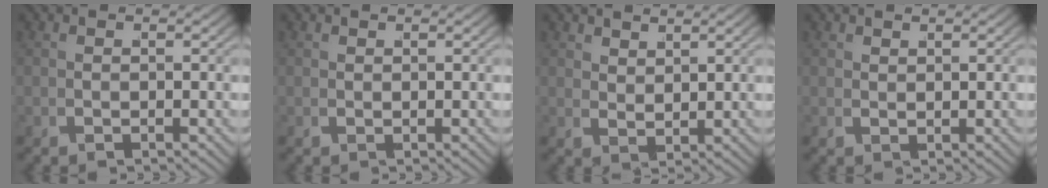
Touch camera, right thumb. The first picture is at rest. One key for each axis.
{"total": 0.7, "fx": 0.6, "fy": -0.4, "fz": -0.3, "tx": 0.008, "ty": 0.003, "tz": 0.011}
{"total": 2.1, "fx": 2.0, "fy": -0.5, "fz": 0.0, "tx": 0.006, "ty": 0.006, "tz": 0.042}
{"total": 1.3, "fx": 1.1, "fy": -0.6, "fz": -0.4, "tx": 0.012, "ty": 0.006, "tz": 0.024}